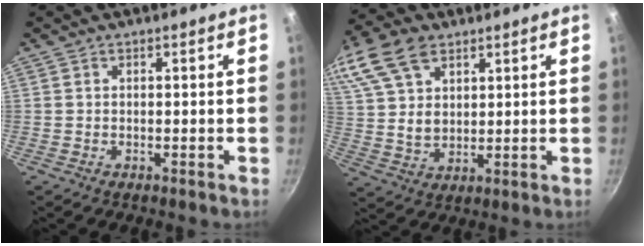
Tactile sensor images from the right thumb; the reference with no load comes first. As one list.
[{"total": 19.9, "force": [10.5, 12.7, 11.0], "torque": [-0.244, 0.017, 0.208]}]